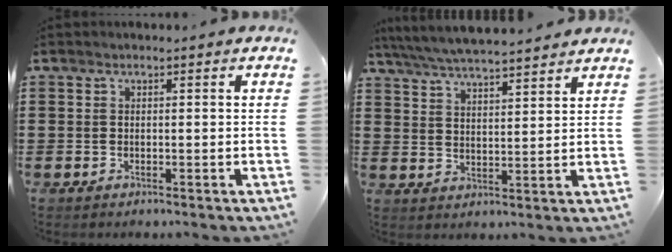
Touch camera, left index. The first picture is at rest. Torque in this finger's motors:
{"motor_torque": [2.14, 0.00, 0.56, 0.21]}